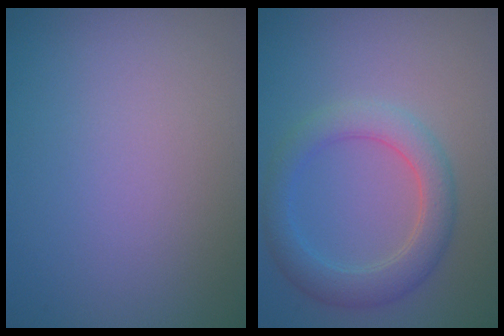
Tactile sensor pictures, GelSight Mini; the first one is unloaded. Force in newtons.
{"total": 3.9, "press": 3.9, "slide": 0.2}